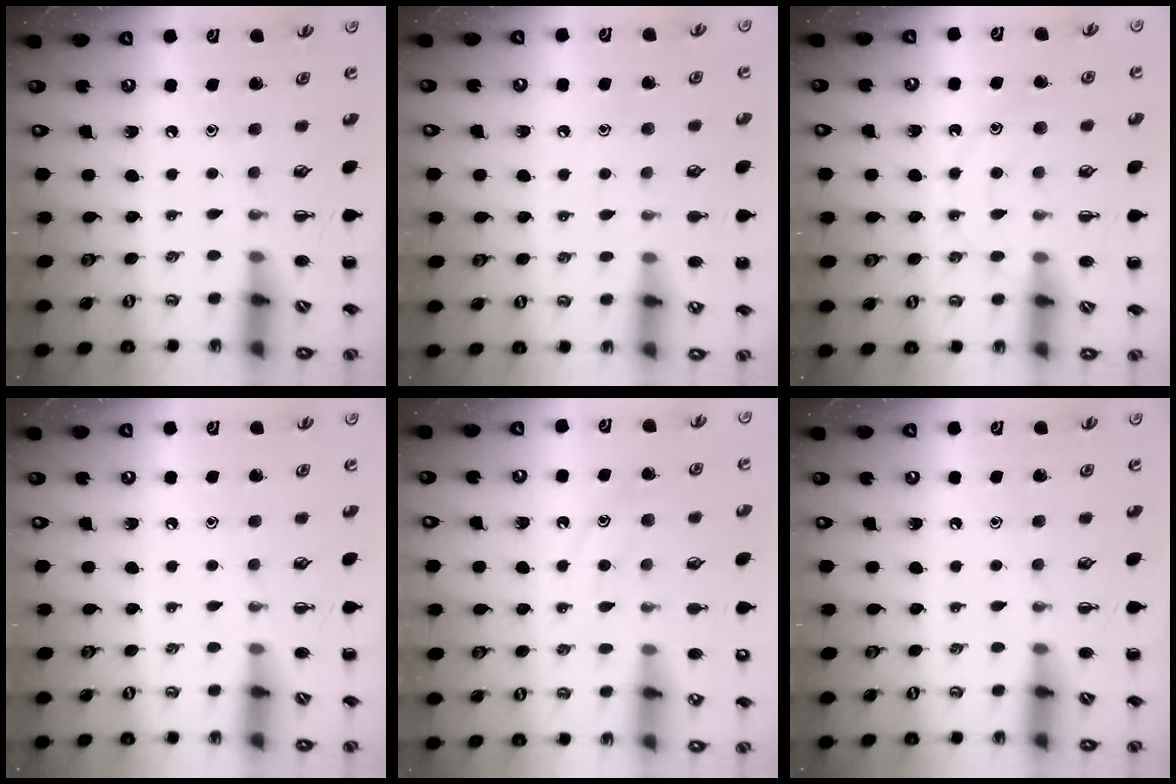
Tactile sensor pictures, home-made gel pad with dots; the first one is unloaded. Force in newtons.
{"total": 8.2, "press": 8.0, "slide": 1.8}
{"total": 11.3, "press": 11.2, "slide": 1.1}
{"total": 0.0}
{"total": 11.8, "press": 11.7, "slide": 1.4}
{"total": 0.0}